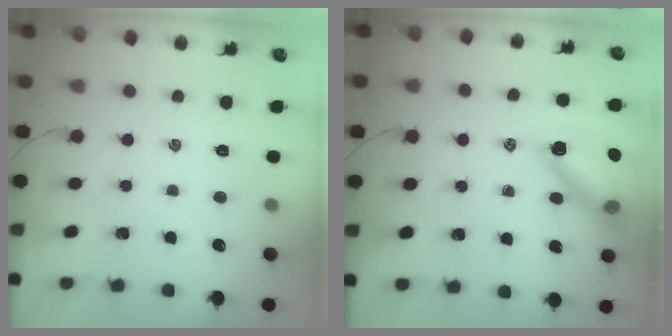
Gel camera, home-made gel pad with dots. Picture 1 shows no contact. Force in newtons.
{"total": 16.6, "press": 16.5, "slide": 2.1}